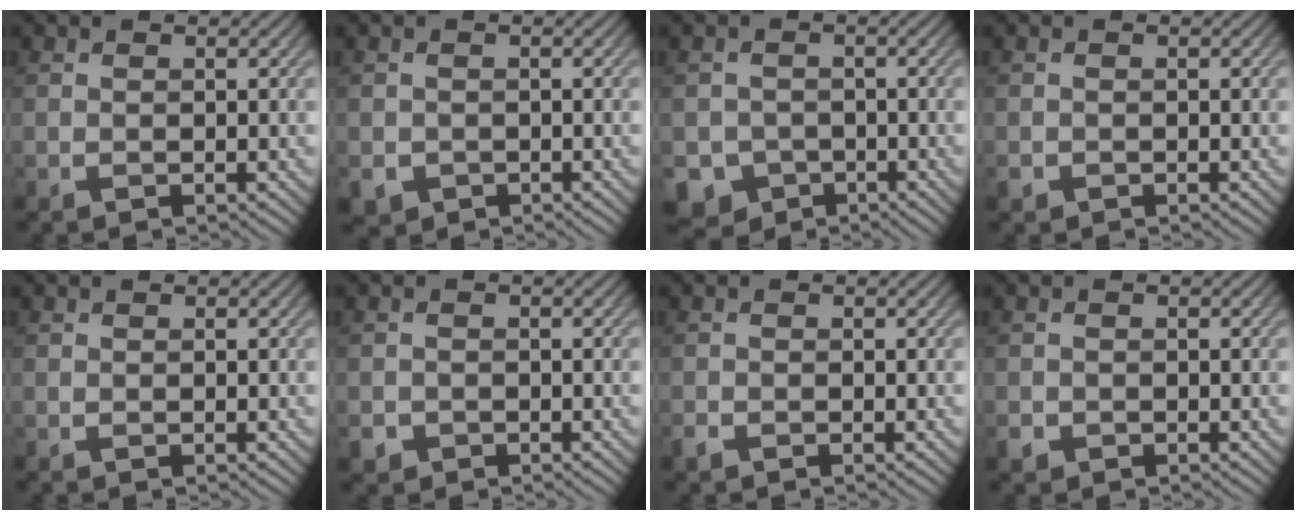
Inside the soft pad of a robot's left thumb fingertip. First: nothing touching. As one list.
[{"total": 2.5, "force": [-1.2, 2.2, 0.5], "torque": [-0.014, -0.015, -0.025]}, {"total": 5.3, "force": [-3.1, 4.2, 1.2], "torque": [-0.017, -0.009, -0.057]}, {"total": 1.1, "force": [-0.7, 0.8, 0.3], "torque": [-0.007, -0.006, -0.017]}, {"total": 0.0}, {"total": 2.0, "force": [-1.2, 1.5, 0.5], "torque": [-0.008, -0.008, -0.028]}, {"total": 0.9, "force": [-0.7, 0.4, 0.3], "torque": [-0.009, -0.003, -0.018]}, {"total": 1.3, "force": [-0.8, 1.0, 0.3], "torque": [-0.007, -0.006, -0.019]}]